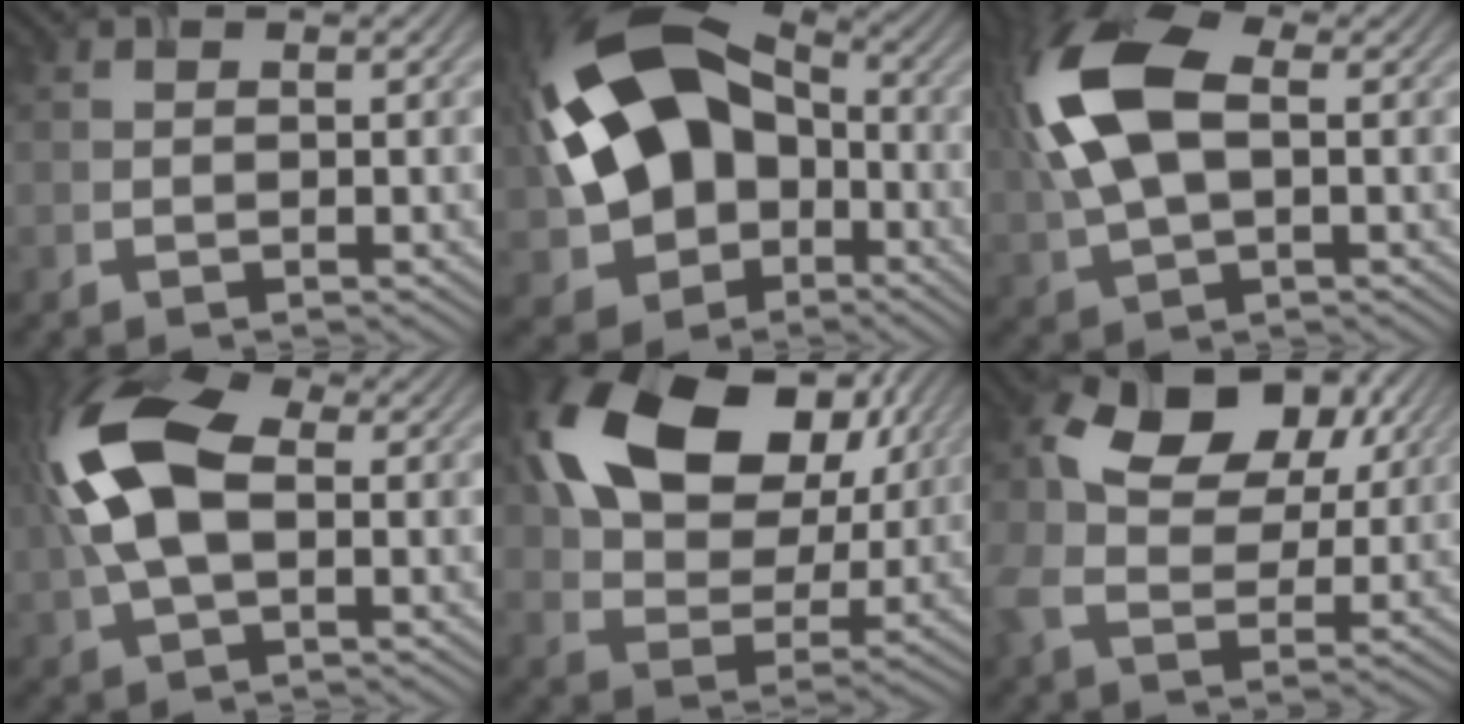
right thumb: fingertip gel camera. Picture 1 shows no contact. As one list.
[{"total": 18.1, "force": [-0.4, 12.7, 12.9], "torque": [-0.264, 0.002, -0.018]}, {"total": 12.3, "force": [2.0, 6.8, 10.0], "torque": [-0.253, 0.008, 0.035]}, {"total": 12.3, "force": [1.3, 6.9, 10.1], "torque": [-0.252, 0.015, 0.017]}, {"total": 18.4, "force": [7.7, 12.0, 11.7], "torque": [-0.246, 0.027, 0.133]}, {"total": 12.4, "force": [3.9, 8.6, 8.0], "torque": [-0.175, 0.006, 0.069]}]